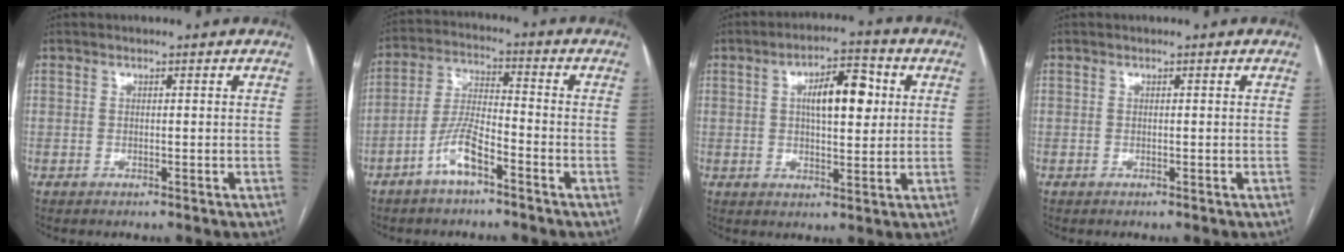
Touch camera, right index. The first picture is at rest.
{"total": 7.2, "force": [-4.3, 1.9, 5.5], "torque": [-0.120, 0.009, -0.082]}
{"total": 8.9, "force": [2.0, 3.1, 8.1], "torque": [-0.131, 0.021, 0.030]}
{"total": 0.0}